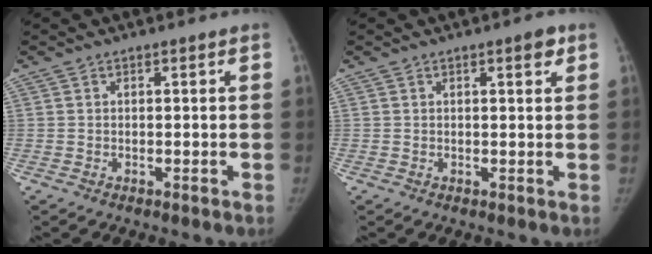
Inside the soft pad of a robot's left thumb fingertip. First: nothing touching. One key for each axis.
{"total": 2.1, "fx": 1.2, "fy": 0.7, "fz": 1.6, "tx": -0.018, "ty": -0.004, "tz": 0.014}